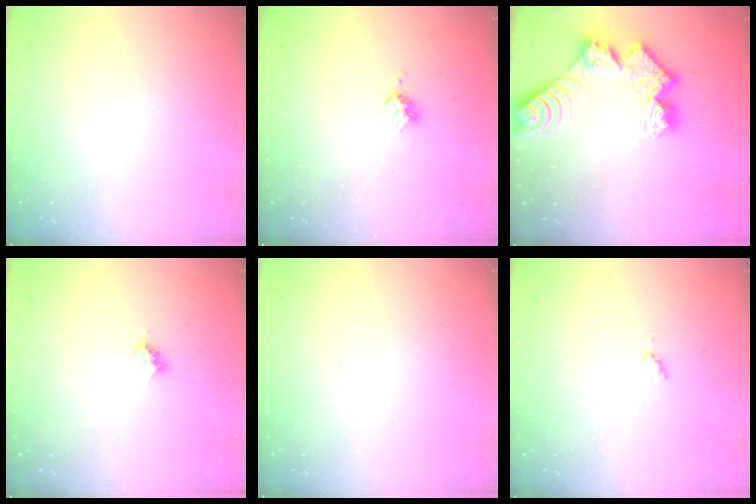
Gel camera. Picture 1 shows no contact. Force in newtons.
{"total": 3.7, "press": 3.6, "slide": 0.5}
{"total": 13.7, "press": 13.6, "slide": 1.2}
{"total": 2.8, "press": 2.8, "slide": 0.4}
{"total": 0.7, "press": 0.7, "slide": 0.1}
{"total": 3.4, "press": 3.3, "slide": 0.4}